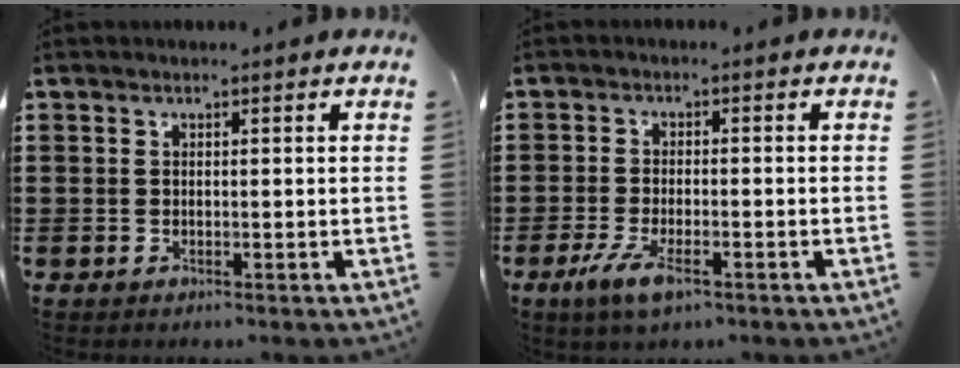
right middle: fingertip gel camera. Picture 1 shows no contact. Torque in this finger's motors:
{"motor_torque": [2.14, 0.00, 0.59, 0.12]}